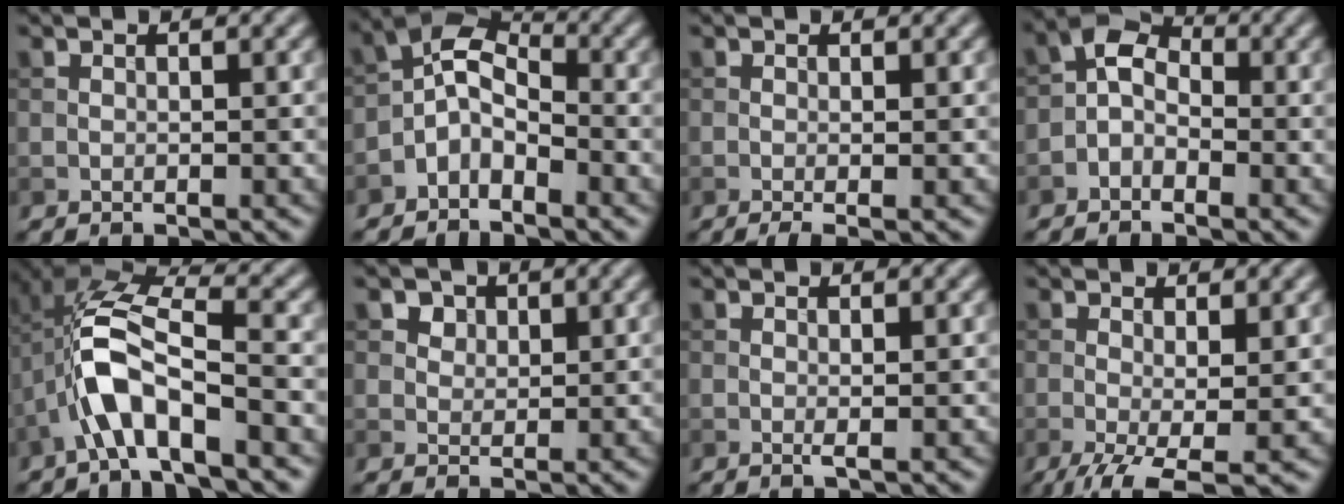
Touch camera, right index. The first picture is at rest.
{"total": 4.1, "force": [-2.2, 2.3, 2.6], "torque": [-0.046, 0.012, -0.054]}
{"total": 1.7, "force": [-0.6, 0.4, 1.6], "torque": [-0.028, -0.007, -0.011]}
{"total": 3.2, "force": [-1.3, 2.2, 2.1], "torque": [-0.034, 0.014, -0.033]}
{"total": 7.9, "force": [-2.9, 3.0, 6.7], "torque": [-0.141, 0.016, -0.061]}
{"total": 3.2, "force": [1.9, 2.2, 1.3], "torque": [-0.034, -0.004, 0.034]}
{"total": 0.6, "force": [0.0, 0.0, 0.6], "torque": [-0.012, -0.003, -0.001]}
{"total": 5.1, "force": [-1.9, 1.3, 4.6], "torque": [-0.091, -0.012, -0.032]}